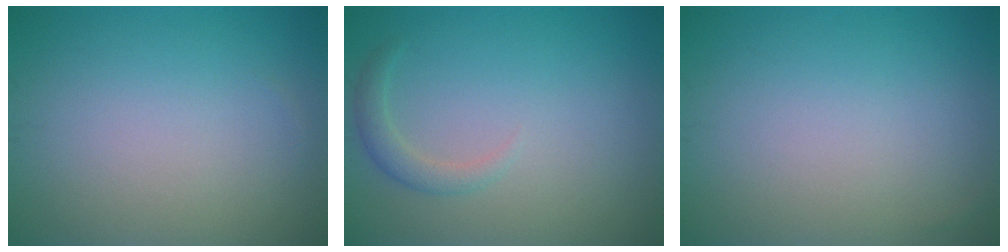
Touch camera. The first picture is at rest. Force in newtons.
{"total": 1.5, "press": 1.5, "slide": 0.1}
{"total": 0.0}